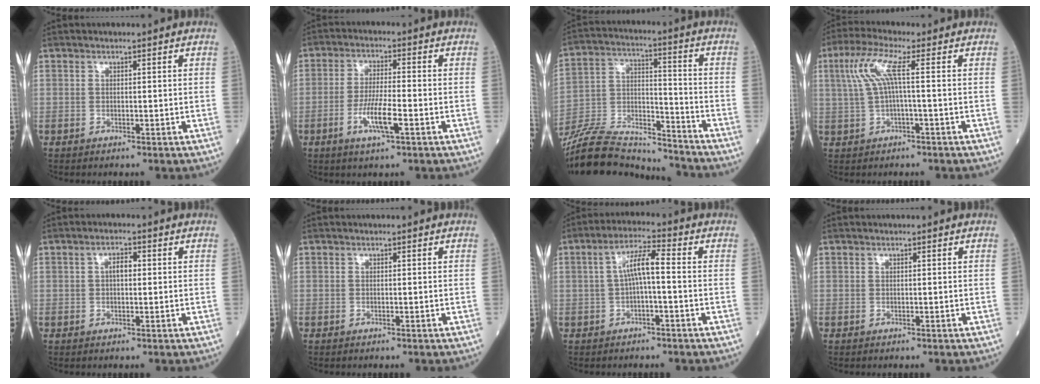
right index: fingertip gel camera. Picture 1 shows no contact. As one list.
[{"total": 6.4, "force": [-2.5, 0.7, 5.8], "torque": [-0.109, -0.007, -0.047]}, {"total": 19.4, "force": [-18.4, 3.5, 5.3], "torque": [-0.123, 0.012, -0.315]}, {"total": 5.9, "force": [1.0, 0.2, 5.8], "torque": [-0.131, 0.024, 0.024]}, {"total": 2.3, "force": [0.3, 1.0, 2.0], "torque": [-0.035, 0.006, 0.003]}, {"total": 0.0}, {"total": 5.5, "force": [-0.1, 0.8, 5.4], "torque": [-0.098, 0.021, -0.002]}, {"total": 0.0}]